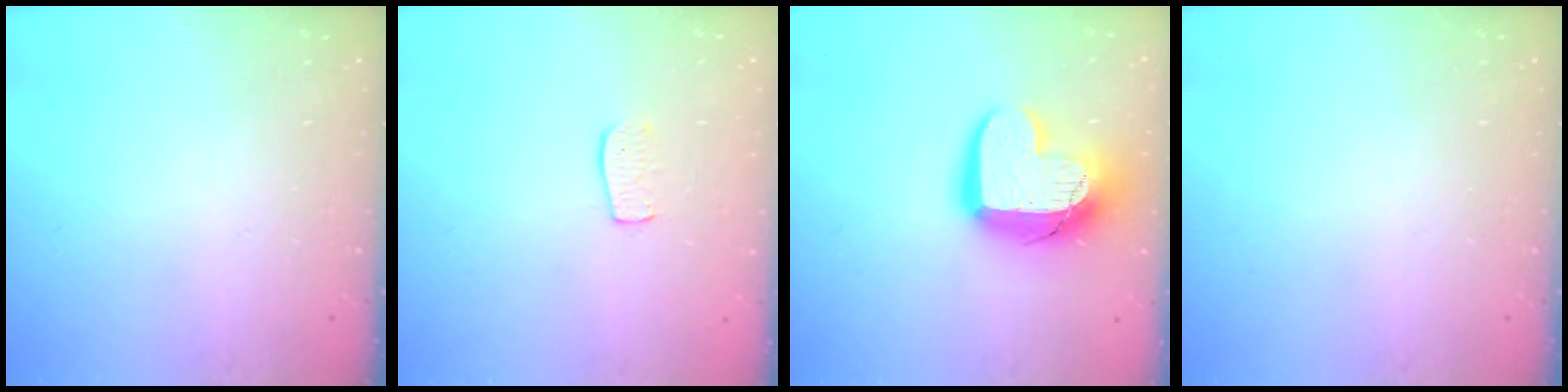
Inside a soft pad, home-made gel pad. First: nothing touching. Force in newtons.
{"total": 6.9, "press": 6.8, "slide": 0.4}
{"total": 16.1, "press": 16.1, "slide": 1.1}
{"total": 0.0}